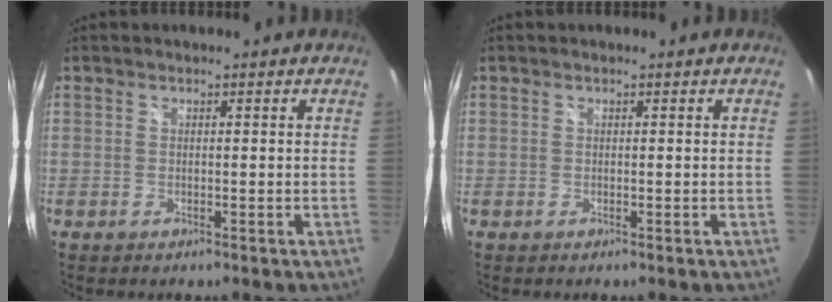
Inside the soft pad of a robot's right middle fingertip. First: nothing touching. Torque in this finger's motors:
{"motor_torque": [0.00, 0.00, 0.00, 0.00]}